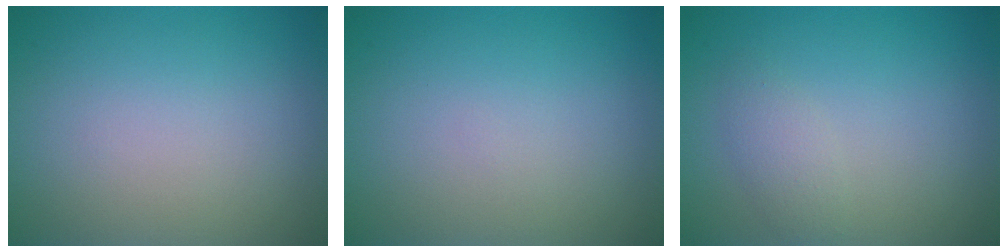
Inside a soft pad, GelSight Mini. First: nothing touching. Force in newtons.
{"total": 0.0}
{"total": 1.6, "press": 1.6, "slide": 0.1}